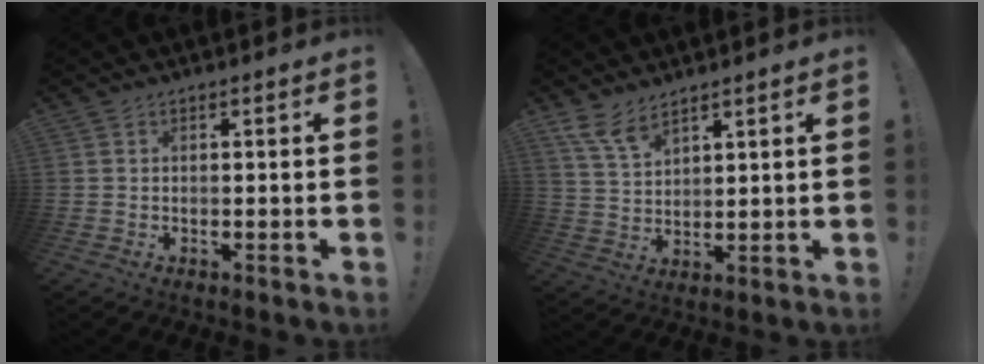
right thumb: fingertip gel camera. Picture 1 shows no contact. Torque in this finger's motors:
{"motor_torque": [0.26, 0.63, 0.36, 0.58, 0.02]}